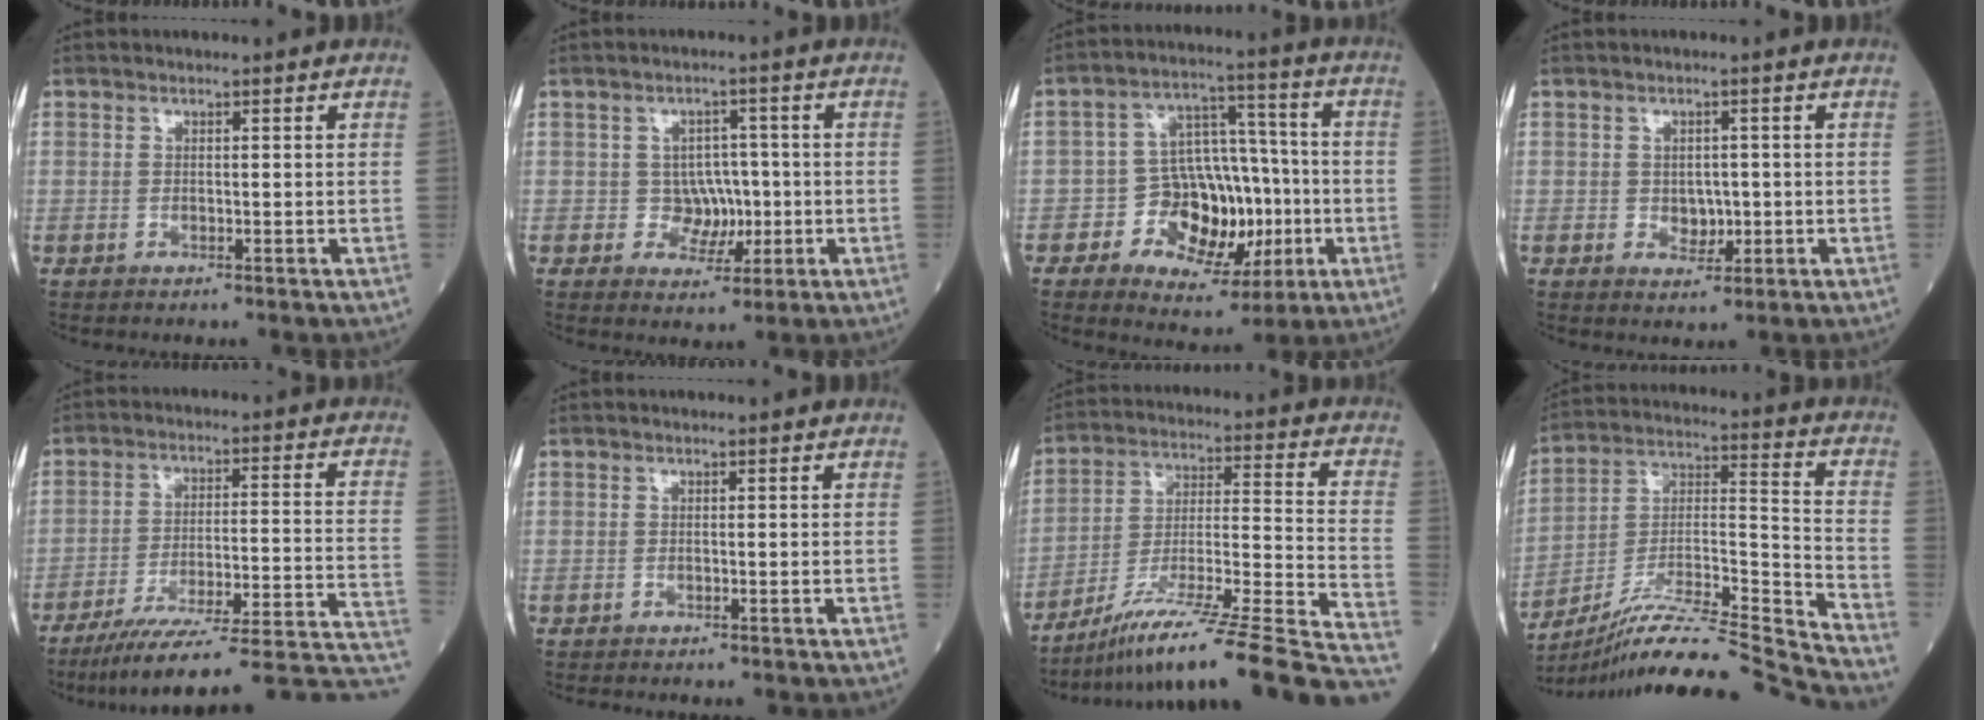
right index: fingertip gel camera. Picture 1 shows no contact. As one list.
[{"total": 4.2, "force": [-0.5, 3.9, 1.7], "torque": [-0.011, 0.010, -0.004]}, {"total": 12.5, "force": [-3.0, 8.5, 8.7], "torque": [-0.130, 0.033, -0.036]}, {"total": 2.8, "force": [-0.4, 2.1, 1.8], "torque": [-0.020, 0.003, -0.002]}, {"total": 22.5, "force": [-18.9, 0.1, 12.1], "torque": [-0.102, 0.003, -0.266]}, {"total": 1.2, "force": [-1.1, 0.4, 0.3], "torque": [-0.005, 0.000, -0.018]}, {"total": 25.7, "force": [-20.6, -0.1, 15.3], "torque": [-0.165, -0.002, -0.323]}, {"total": 22.9, "force": [-21.0, -2.2, 9.0], "torque": [-0.164, -0.003, -0.350]}]